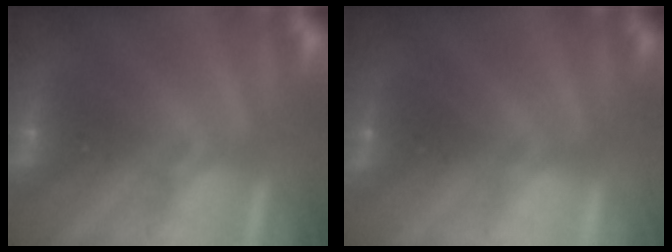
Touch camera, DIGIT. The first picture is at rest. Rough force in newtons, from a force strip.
{"total": 3.4}